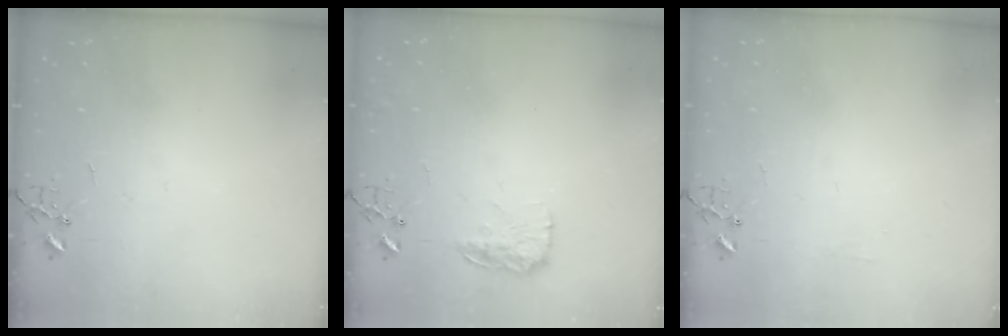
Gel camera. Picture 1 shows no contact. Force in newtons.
{"total": 11.4, "press": 11.3, "slide": 0.4}
{"total": 5.1, "press": 5.1, "slide": 0.7}